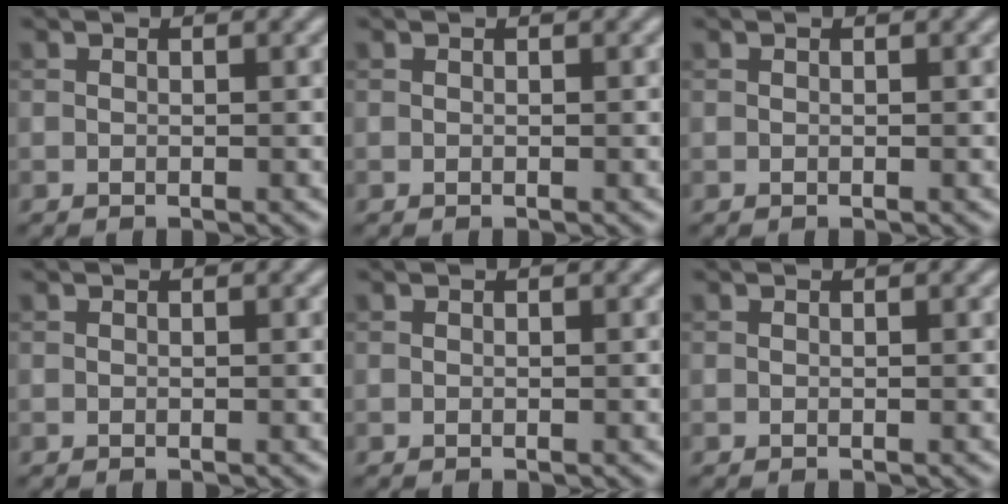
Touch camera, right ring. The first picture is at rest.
{"total": 0.0}
{"total": 0.0}
{"total": 0.0}
{"total": 0.0}
{"total": 0.0}